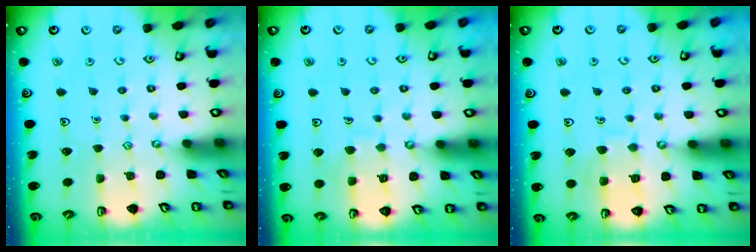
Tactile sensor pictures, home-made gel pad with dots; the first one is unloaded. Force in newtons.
{"total": 6.2, "press": 6.1, "slide": 0.7}
{"total": 7.3, "press": 7.3, "slide": 0.7}